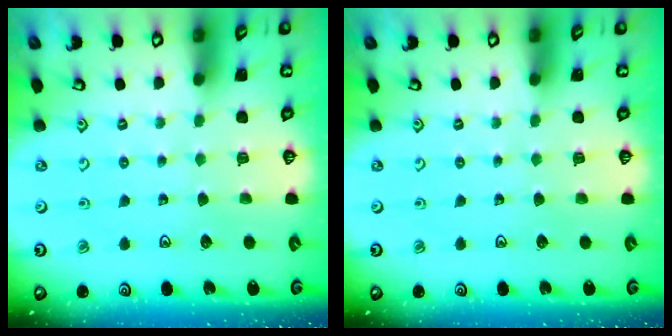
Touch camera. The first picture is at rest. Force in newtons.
{"total": 0.0}